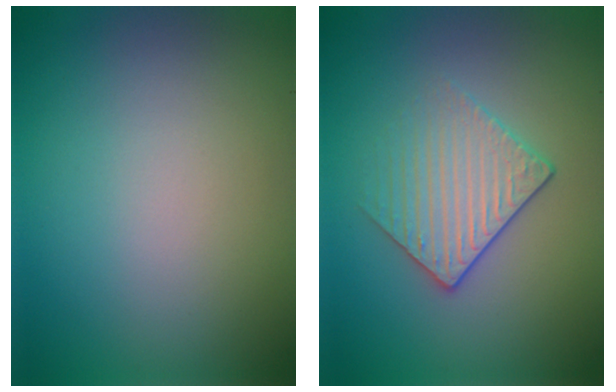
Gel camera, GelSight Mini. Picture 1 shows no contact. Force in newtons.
{"total": 3.1, "press": 2.9, "slide": 1.2}